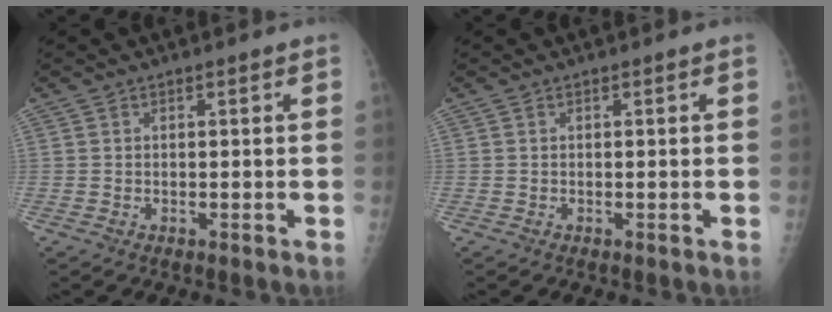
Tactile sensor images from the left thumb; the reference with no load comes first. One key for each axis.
{"total": 0.0}